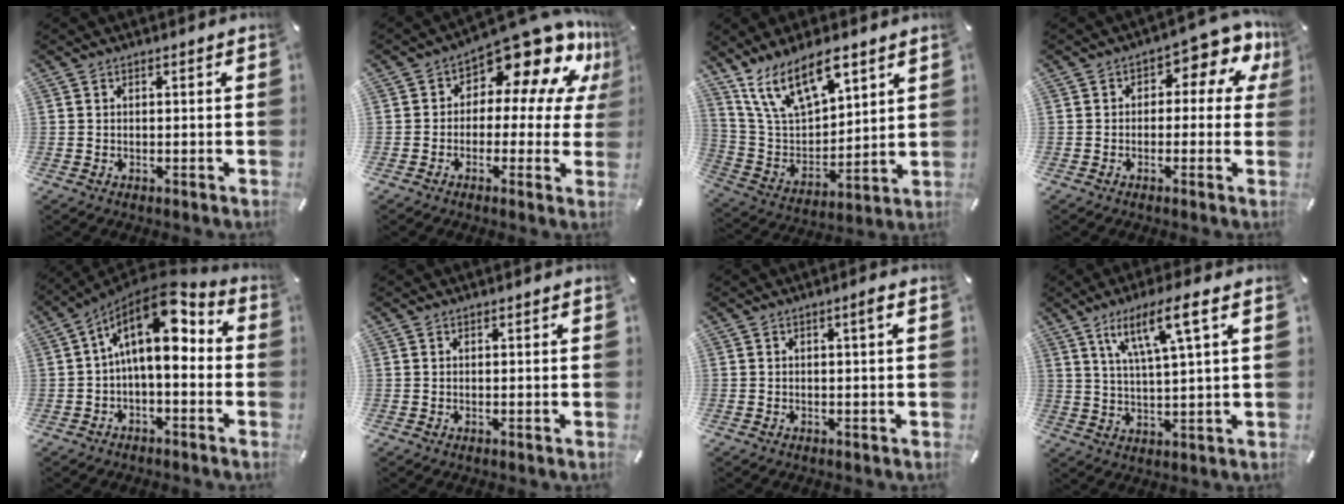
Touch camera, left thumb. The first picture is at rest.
{"total": 14.3, "force": [8.7, 7.1, 8.8], "torque": [-0.131, -0.071, 0.148]}
{"total": 16.6, "force": [11.1, 8.1, 9.3], "torque": [-0.197, -0.056, 0.199]}
{"total": 8.2, "force": [2.5, 4.6, 6.4], "torque": [-0.075, -0.020, 0.036]}
{"total": 15.1, "force": [4.0, 7.3, 12.6], "torque": [-0.222, -0.020, 0.062]}
{"total": 0.0}
{"total": 1.6, "force": [0.2, -0.1, 1.6], "torque": [-0.032, -0.002, 0.003]}
{"total": 10.6, "force": [5.4, 1.4, 9.0], "torque": [-0.180, -0.001, 0.091]}